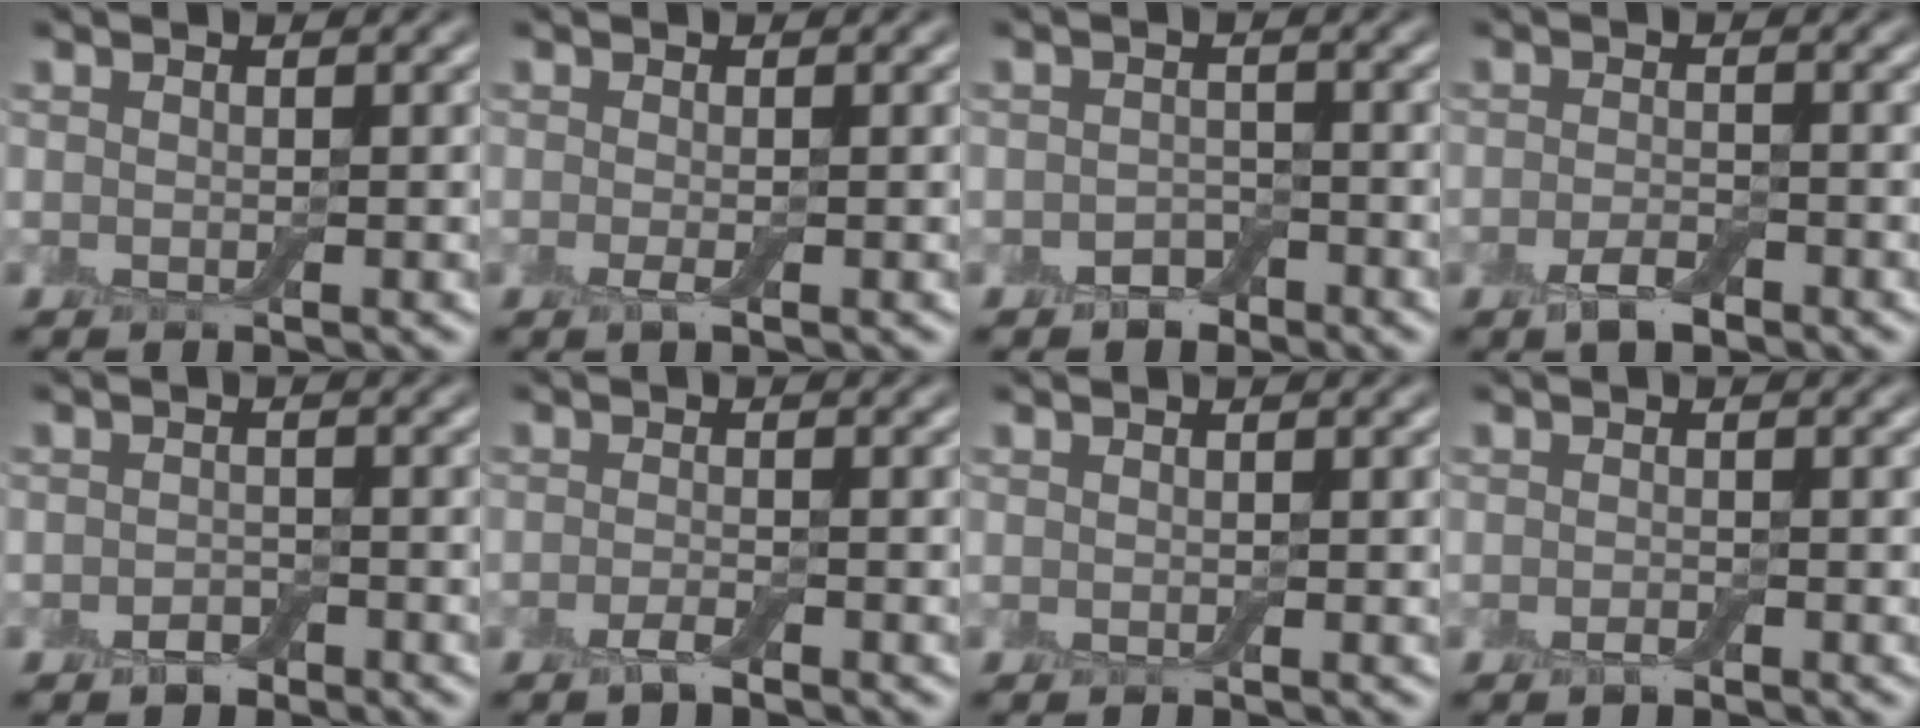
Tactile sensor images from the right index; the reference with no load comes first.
{"total": 0.8, "force": [-0.3, 0.1, 0.7], "torque": [-0.015, -0.006, -0.006]}
{"total": 1.5, "force": [-1.1, 0.9, 0.2], "torque": [-0.001, 0.003, -0.020]}
{"total": 2.2, "force": [-1.5, 0.8, 1.4], "torque": [-0.028, 0.000, -0.028]}
{"total": 1.3, "force": [-0.9, 0.8, 0.4], "torque": [-0.007, 0.001, -0.017]}
{"total": 1.3, "force": [-1.0, 0.2, 0.7], "torque": [-0.015, 0.000, -0.021]}
{"total": 0.0}
{"total": 0.7, "force": [-0.5, 0.2, 0.3], "torque": [-0.008, 0.000, -0.009]}